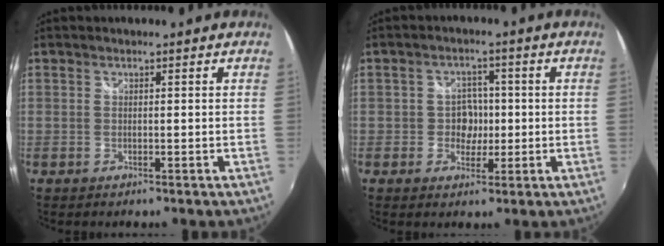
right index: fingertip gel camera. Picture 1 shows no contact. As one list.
[{"total": 4.2, "force": [-0.6, 3.9, 1.5], "torque": [-0.024, 0.009, -0.009]}]